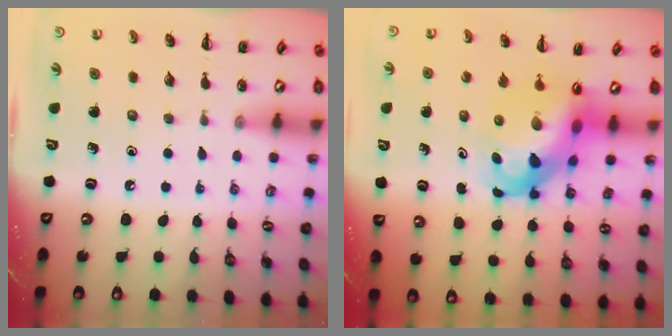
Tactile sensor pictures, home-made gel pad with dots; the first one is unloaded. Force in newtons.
{"total": 8.9, "press": 8.5, "slide": 2.8}